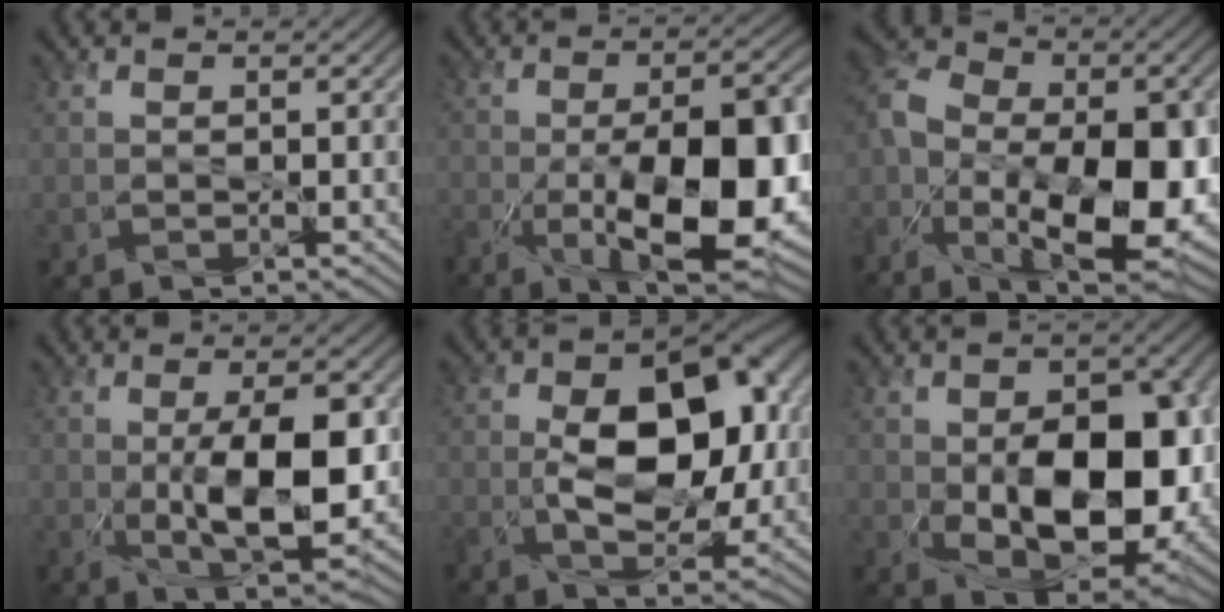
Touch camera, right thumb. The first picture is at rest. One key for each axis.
{"total": 16.3, "fx": -4.7, "fy": 6.7, "fz": 14.2, "tx": -0.225, "ty": -0.016, "tz": -0.073}
{"total": 18.1, "fx": -5.3, "fy": 10.5, "fz": 13.7, "tx": -0.261, "ty": -0.035, "tz": -0.077}
{"total": 9.8, "fx": -0.5, "fy": 3.9, "fz": 9.0, "tx": -0.158, "ty": -0.015, "tz": 0.003}
{"total": 13.3, "fx": -0.5, "fy": 7.5, "fz": 11.0, "tx": -0.169, "ty": 0.008, "tz": -0.013}
{"total": 14.5, "fx": -1.8, "fy": 8.6, "fz": 11.5, "tx": -0.174, "ty": -0.029, "tz": -0.017}